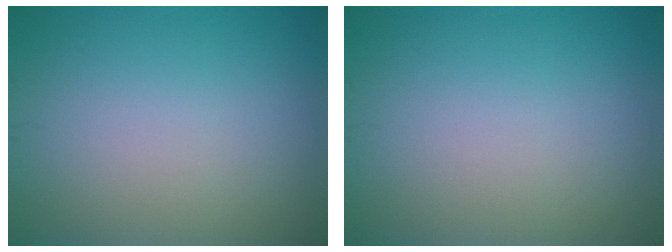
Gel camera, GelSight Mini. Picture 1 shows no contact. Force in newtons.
{"total": 0.0}